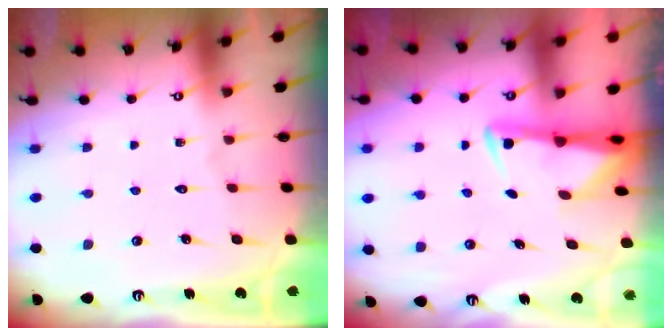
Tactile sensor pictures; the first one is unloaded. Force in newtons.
{"total": 2.8, "press": 2.8, "slide": 0.4}